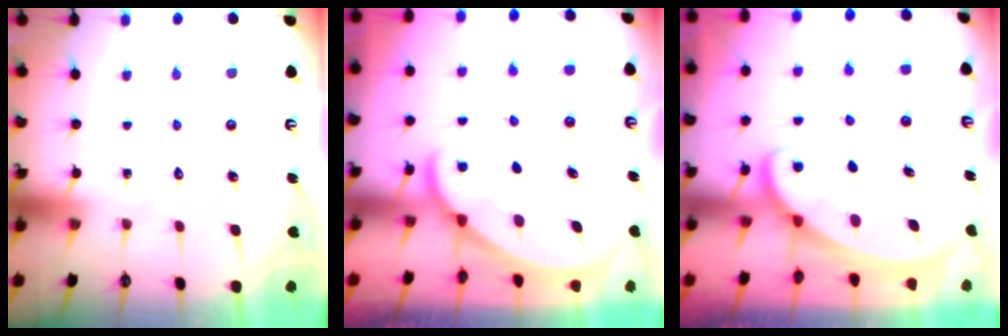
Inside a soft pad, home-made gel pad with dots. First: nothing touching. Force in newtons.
{"total": 2.8, "press": 2.8, "slide": 0.1}
{"total": 2.1, "press": 2.1, "slide": 0.2}